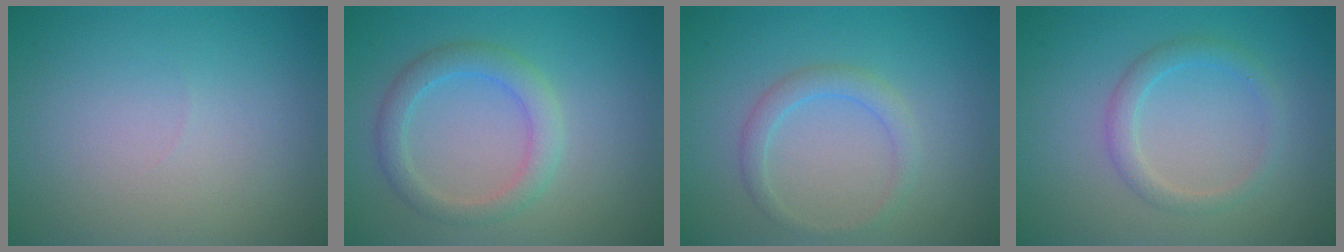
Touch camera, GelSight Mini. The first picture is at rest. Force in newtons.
{"total": 3.0, "press": 3.0, "slide": 0.1}
{"total": 1.9, "press": 1.9, "slide": 0.1}
{"total": 2.0, "press": 2.0, "slide": 0.1}